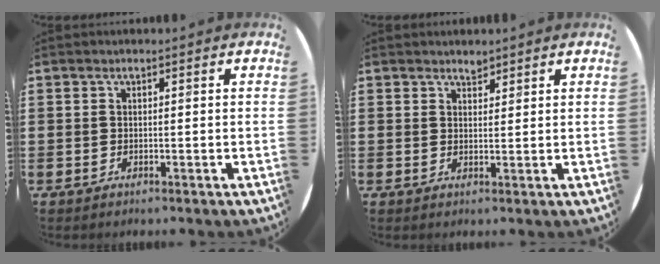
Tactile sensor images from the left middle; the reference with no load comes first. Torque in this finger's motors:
{"motor_torque": [0.13, -0.03, -0.01, 0.02]}